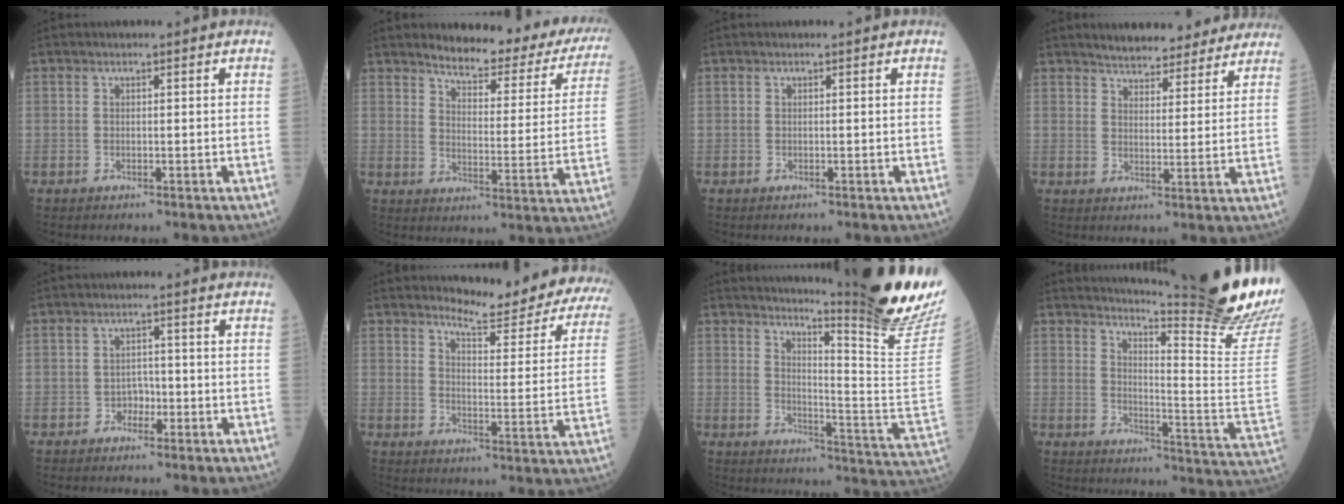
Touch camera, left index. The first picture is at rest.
{"total": 18.5, "force": [16.6, 4.5, 6.9], "torque": [-0.062, -0.045, 0.186]}
{"total": 0.0}
{"total": 13.5, "force": [12.3, 3.7, 4.1], "torque": [-0.030, 0.007, 0.150]}
{"total": 1.9, "force": [-1.0, 1.4, 0.8], "torque": [-0.007, 0.007, -0.019]}
{"total": 16.5, "force": [15.5, 2.1, 5.3], "torque": [-0.053, -0.087, 0.167]}
{"total": 18.5, "force": [15.5, -2.6, 9.8], "torque": [-0.149, -0.120, 0.195]}
{"total": 18.9, "force": [16.8, -3.4, 7.9], "torque": [-0.132, -0.136, 0.213]}